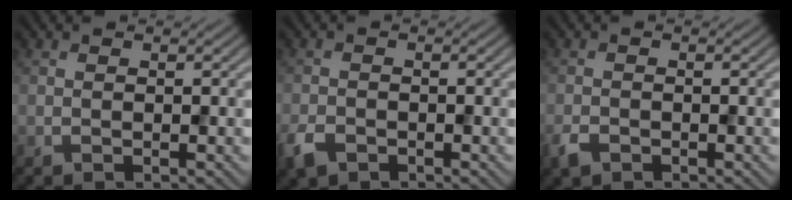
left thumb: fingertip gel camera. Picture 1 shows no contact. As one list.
[{"total": 2.8, "force": [-1.8, 1.6, 1.3], "torque": [-0.035, -0.009, -0.046]}, {"total": 1.8, "force": [-1.2, 1.0, 0.9], "torque": [-0.023, -0.005, -0.030]}]